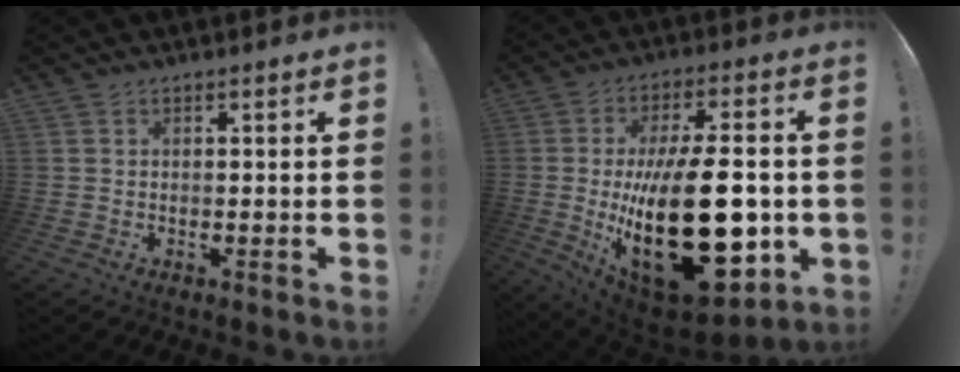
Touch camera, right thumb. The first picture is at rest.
{"total": 33.5, "force": [-3.9, 15.2, 29.6], "torque": [-0.526, 0.005, -0.045]}